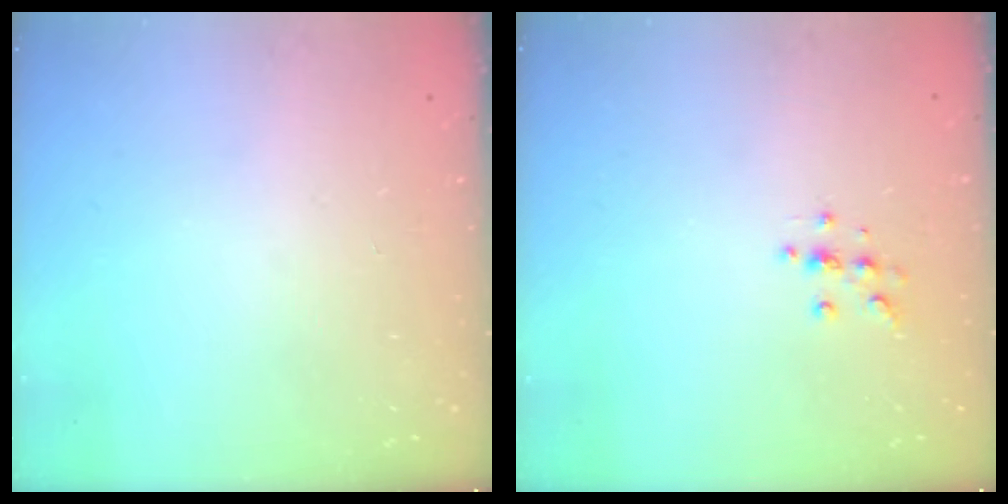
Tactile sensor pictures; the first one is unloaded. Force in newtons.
{"total": 5.0, "press": 4.8, "slide": 1.2}